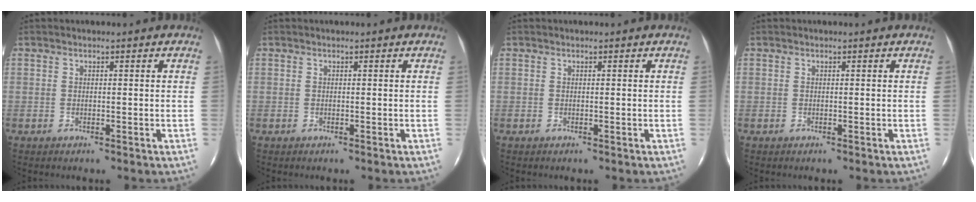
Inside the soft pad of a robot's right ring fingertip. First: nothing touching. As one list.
[{"total": 0.0}, {"total": 0.0}, {"total": 0.0}]